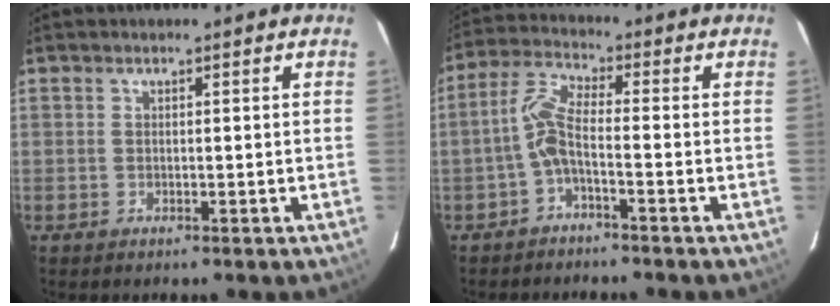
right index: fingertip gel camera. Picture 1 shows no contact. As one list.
[{"total": 5.3, "force": [-1.8, 0.7, 4.9], "torque": [-0.107, 0.016, -0.040]}]